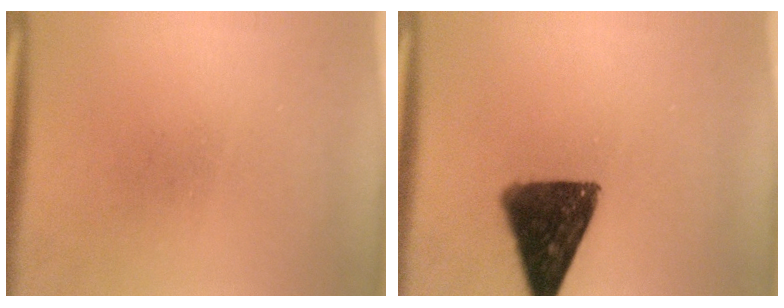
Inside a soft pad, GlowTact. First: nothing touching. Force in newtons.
{"total": 11.7}